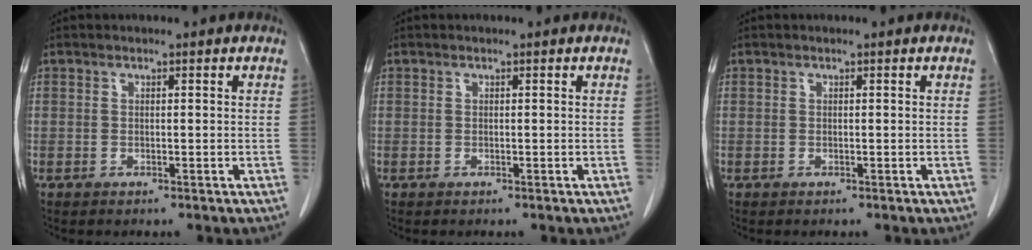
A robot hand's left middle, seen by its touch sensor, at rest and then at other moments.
{"total": 0.0}
{"total": 0.0}